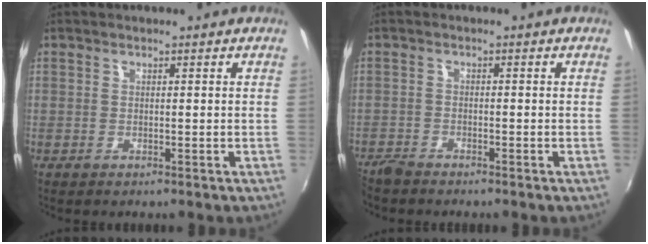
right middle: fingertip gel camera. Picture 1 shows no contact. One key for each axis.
{"total": 2.7, "fx": -2.5, "fy": 0.6, "fz": 0.6, "tx": -0.022, "ty": -0.010, "tz": -0.053}